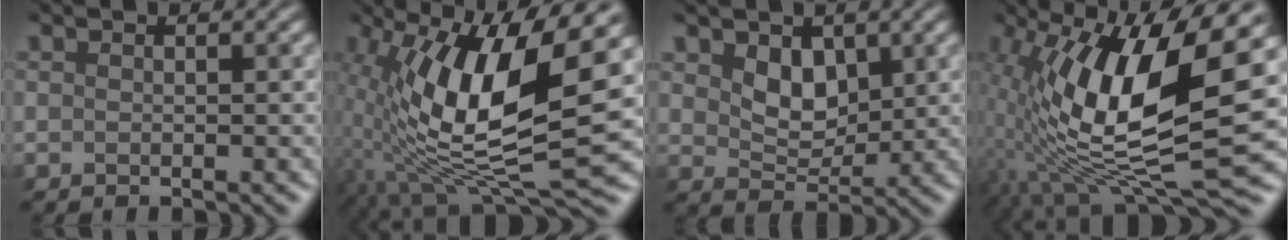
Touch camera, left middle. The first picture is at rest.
{"total": 13.2, "force": [0.3, 4.5, 12.4], "torque": [-0.250, -0.015, -0.005]}
{"total": 2.9, "force": [1.4, 2.0, 1.5], "torque": [-0.037, -0.007, 0.019]}
{"total": 14.6, "force": [0.8, 5.3, 13.6], "torque": [-0.262, -0.010, 0.000]}